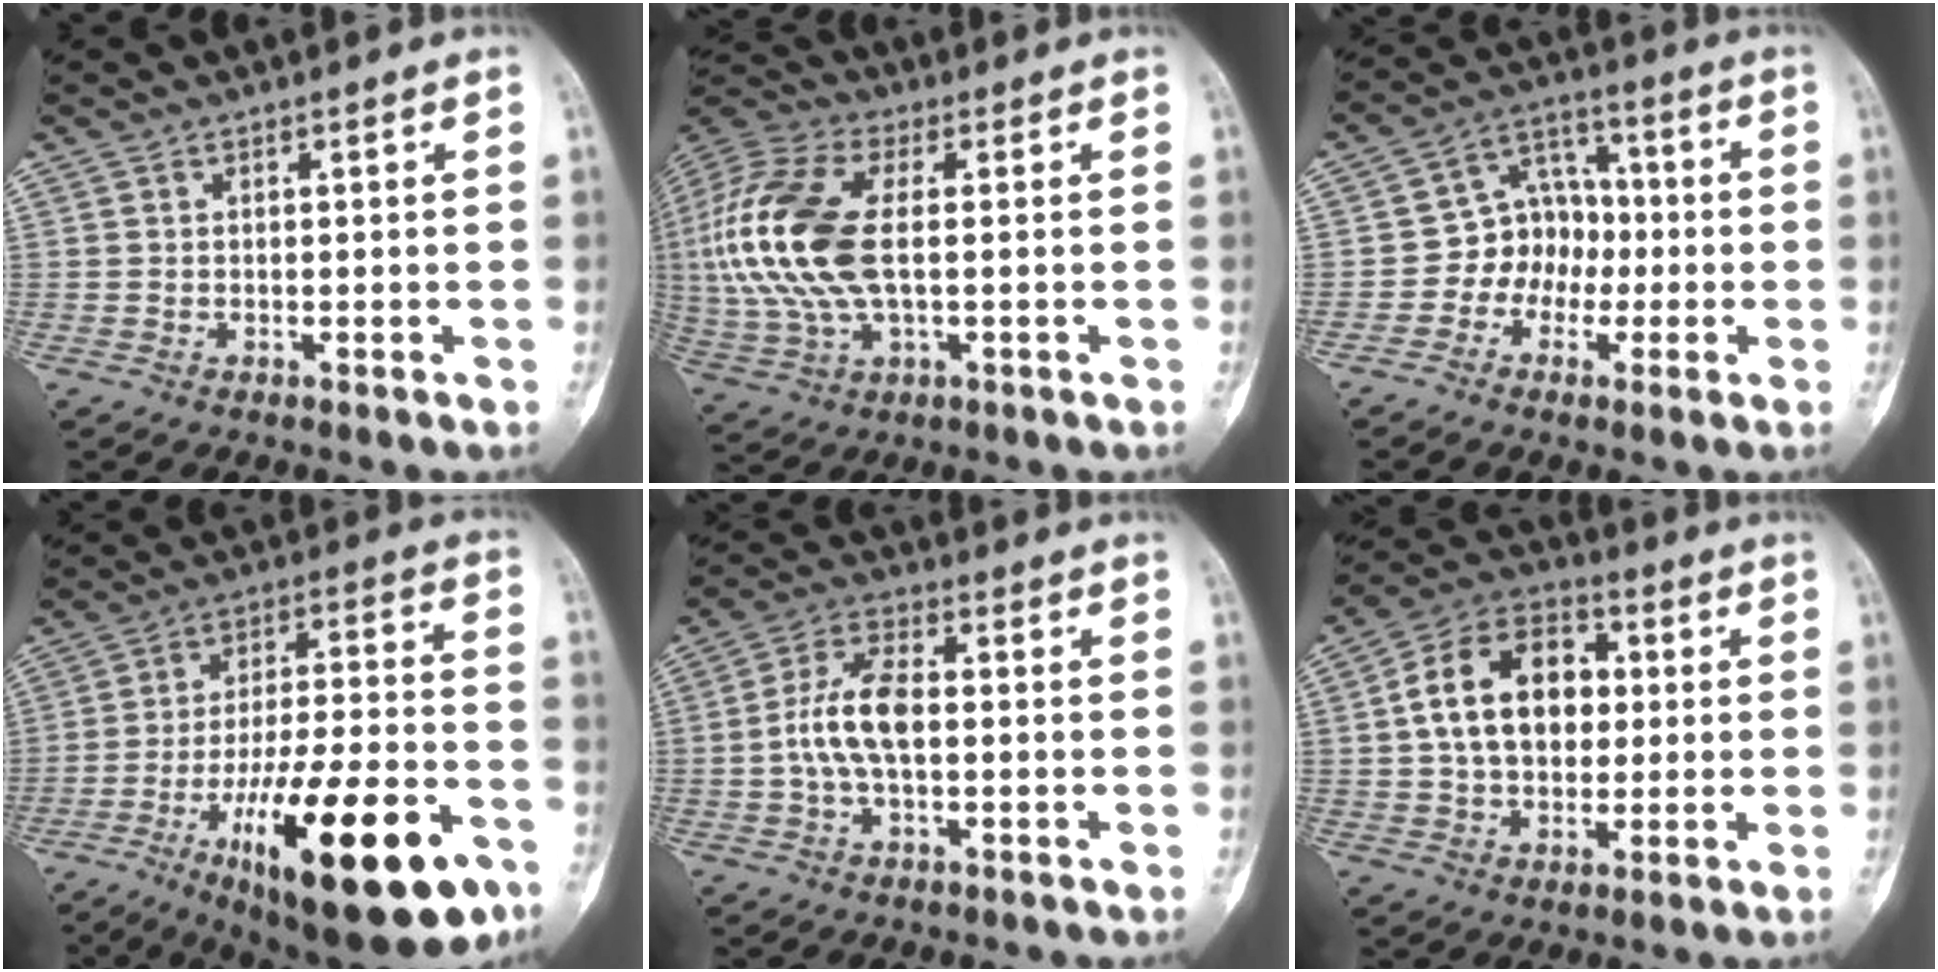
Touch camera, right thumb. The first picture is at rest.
{"total": 18.9, "force": [0.7, 9.4, 16.3], "torque": [-0.379, 0.007, 0.013]}
{"total": 8.8, "force": [-1.9, 7.6, 4.1], "torque": [-0.021, 0.036, -0.046]}
{"total": 27.9, "force": [-12.7, 8.8, 23.2], "torque": [-0.340, 0.052, -0.188]}
{"total": 9.0, "force": [-0.5, 4.4, 7.9], "torque": [-0.165, 0.024, -0.015]}
{"total": 15.6, "force": [1.7, 10.9, 11.1], "torque": [-0.159, 0.020, 0.022]}